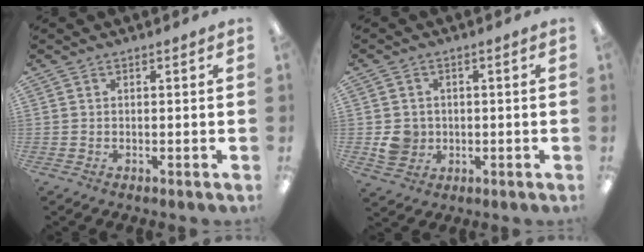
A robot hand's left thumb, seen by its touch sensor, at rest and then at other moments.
{"total": 5.4, "force": [-0.6, 5.0, 1.8], "torque": [-0.026, 0.006, -0.009]}